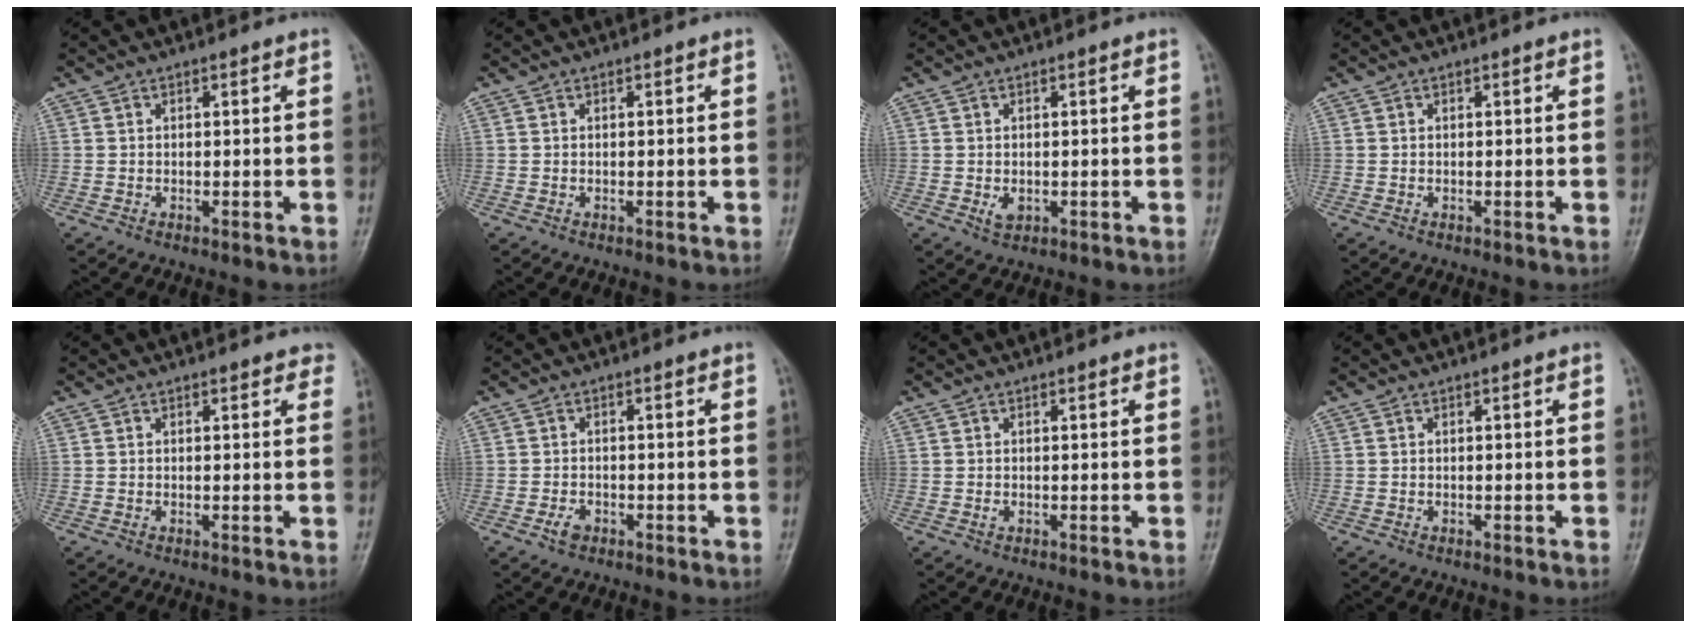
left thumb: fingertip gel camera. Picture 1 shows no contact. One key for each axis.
{"total": 0.0}
{"total": 1.9, "fx": -0.1, "fy": 1.4, "fz": 1.4, "tx": -0.019, "ty": -0.003, "tz": 0.003}
{"total": 0.0}
{"total": 2.2, "fx": 1.7, "fy": 1.1, "fz": 0.8, "tx": 0.013, "ty": -0.003, "tz": 0.007}
{"total": 2.0, "fx": -1.1, "fy": 1.2, "fz": 1.1, "tx": -0.021, "ty": 0.003, "tz": -0.019}
{"total": 0.7, "fx": 0.2, "fy": 0.5, "fz": 0.5, "tx": -0.004, "ty": 0.000, "tz": 0.001}
{"total": 0.0}